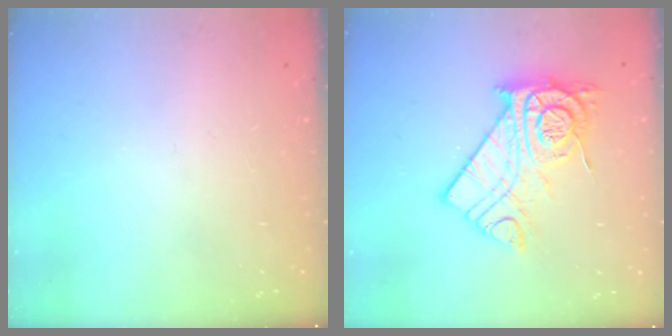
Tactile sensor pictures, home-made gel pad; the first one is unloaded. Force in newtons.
{"total": 14.8, "press": 14.8, "slide": 1.2}